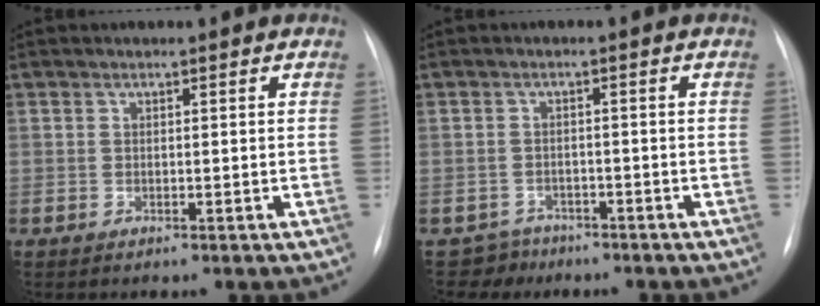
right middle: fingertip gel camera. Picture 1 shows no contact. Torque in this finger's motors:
{"motor_torque": [-0.25, -0.18, -0.15, -0.03]}